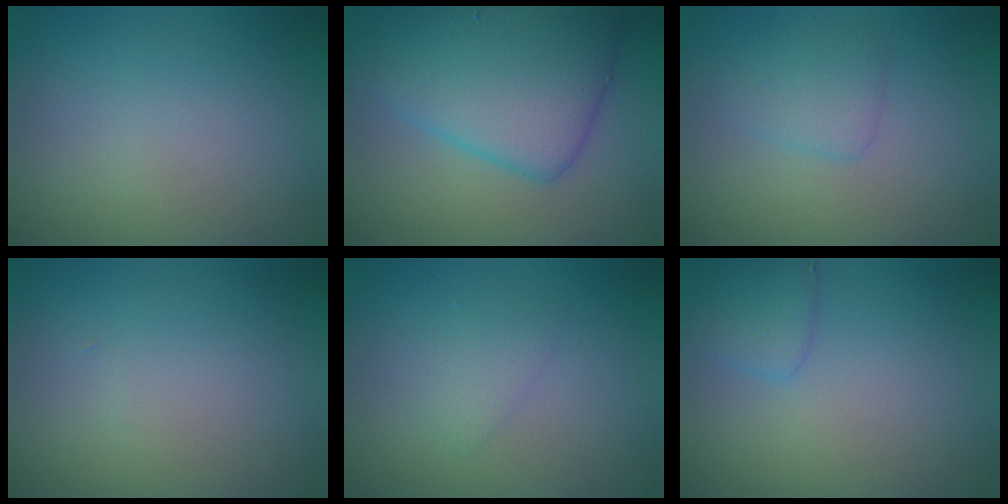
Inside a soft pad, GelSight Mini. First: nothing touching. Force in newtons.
{"total": 7.4, "press": 7.4, "slide": 0.2}
{"total": 1.9, "press": 1.9, "slide": 0.1}
{"total": 0.0}
{"total": 1.3, "press": 1.3, "slide": 0.1}
{"total": 1.7, "press": 1.7, "slide": 0.1}